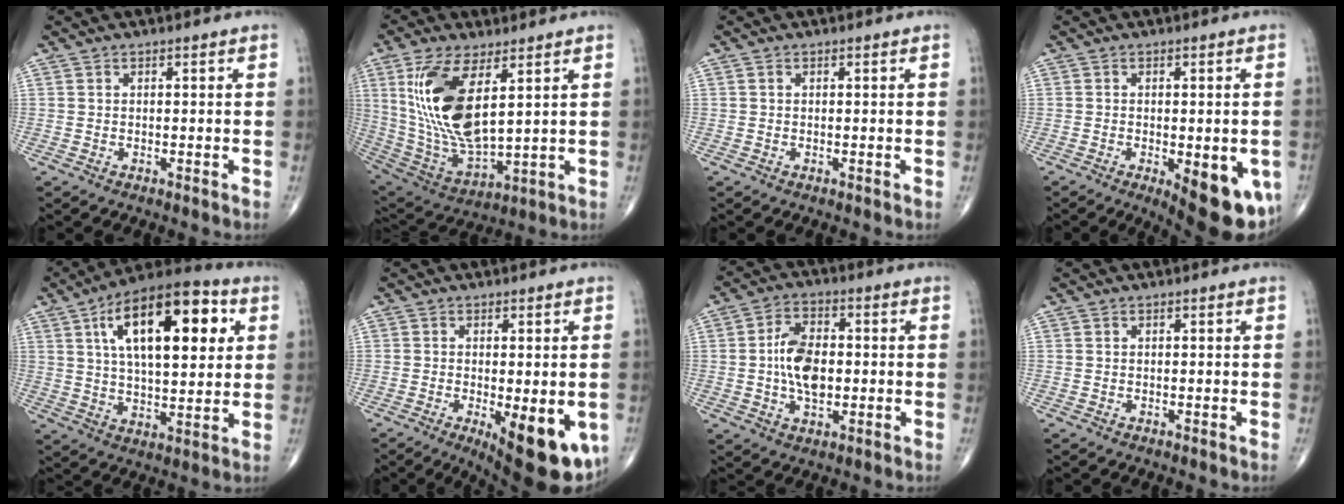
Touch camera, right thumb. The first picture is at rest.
{"total": 18.2, "force": [5.4, 7.5, 15.6], "torque": [-0.315, -0.029, 0.119]}
{"total": 0.0}
{"total": 13.2, "force": [-4.4, 4.9, 11.4], "torque": [-0.115, -0.009, -0.044]}
{"total": 21.9, "force": [7.0, 9.7, 18.4], "torque": [-0.270, 0.000, 0.104]}
{"total": 14.2, "force": [-4.4, 4.8, 12.6], "torque": [-0.140, -0.019, -0.047]}
{"total": 9.6, "force": [-0.3, 5.6, 7.7], "torque": [-0.128, 0.009, -0.008]}
{"total": 0.0}